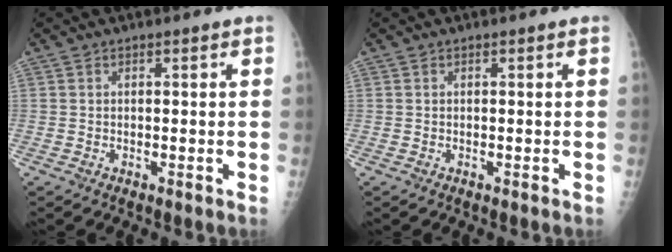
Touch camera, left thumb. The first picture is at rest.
{"total": 0.0}